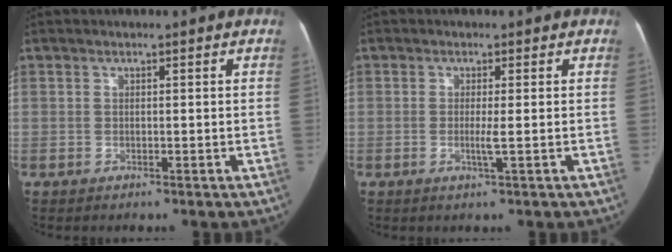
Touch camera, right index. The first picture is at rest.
{"total": 2.0, "force": [-0.3, -0.4, 1.9], "torque": [-0.040, -0.004, -0.007]}